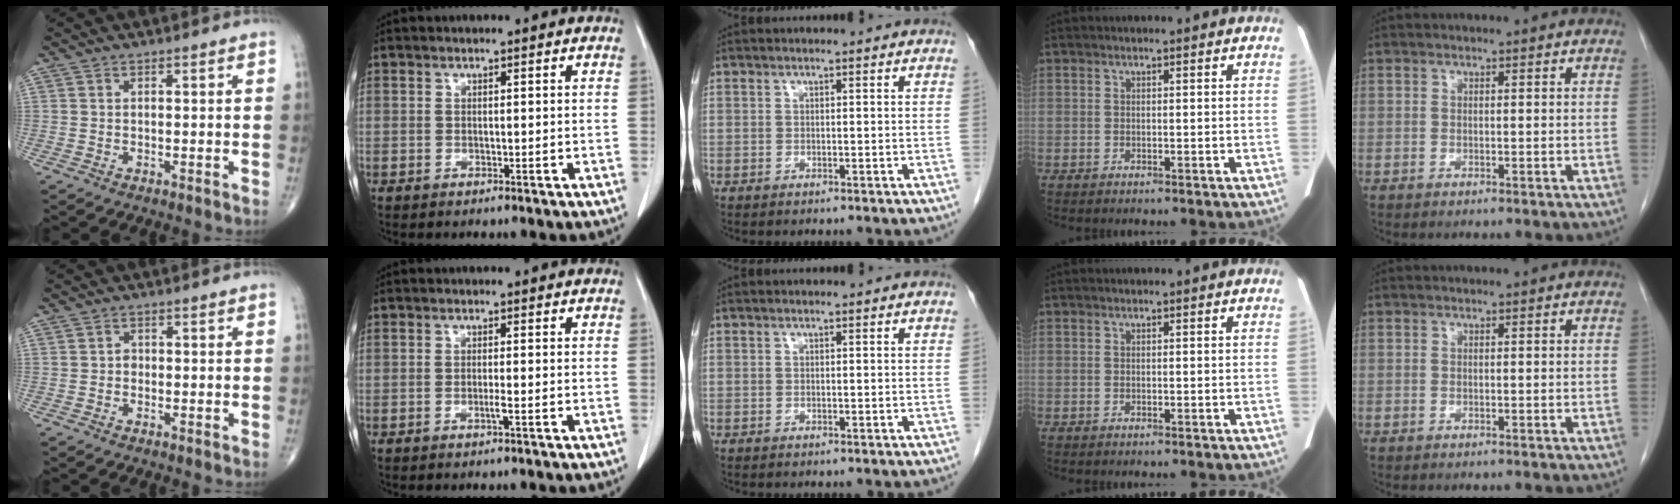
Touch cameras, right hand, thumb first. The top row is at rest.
{"thumb": {"total": 1.0, "force": [-0.2, 0.9, 0.5], "torque": [0.000, 0.004, -0.006]}, "index": {"total": 1.0, "force": [-0.4, -0.2, 0.9], "torque": [-0.016, -0.001, -0.008]}}